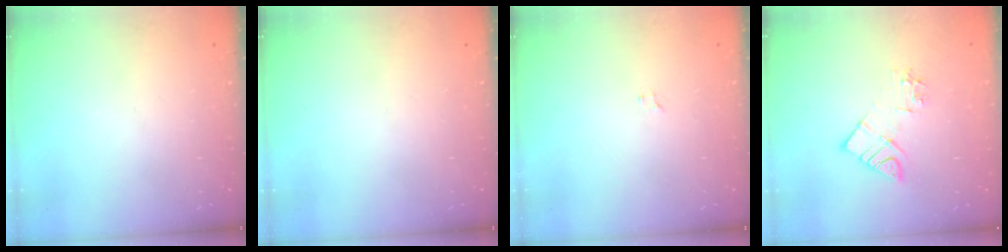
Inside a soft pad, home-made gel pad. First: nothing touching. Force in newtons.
{"total": 0.0}
{"total": 0.6, "press": 0.6, "slide": 0.1}
{"total": 8.6, "press": 8.6, "slide": 0.8}